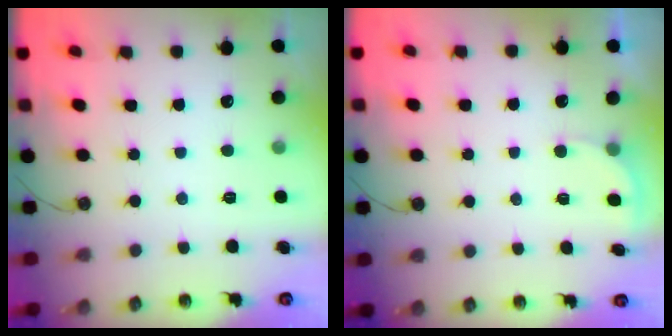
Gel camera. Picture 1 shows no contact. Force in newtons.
{"total": 2.3, "press": 2.3, "slide": 0.5}